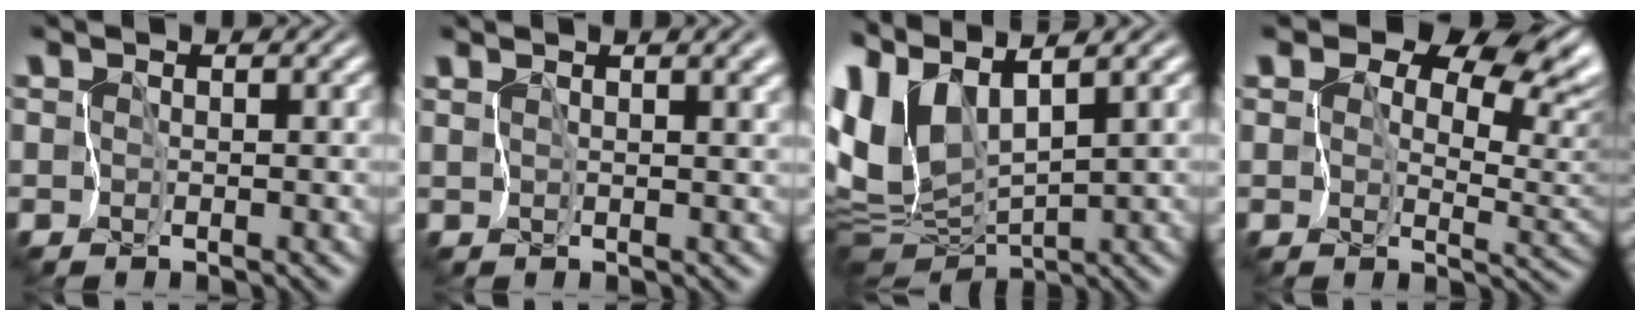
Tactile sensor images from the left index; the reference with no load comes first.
{"total": 4.8, "force": [2.7, 1.8, 3.5], "torque": [-0.055, 0.017, 0.040]}
{"total": 8.5, "force": [3.1, 3.7, 7.0], "torque": [-0.171, -0.003, 0.066]}
{"total": 14.2, "force": [9.1, 7.6, 7.8], "torque": [-0.140, 0.038, 0.138]}